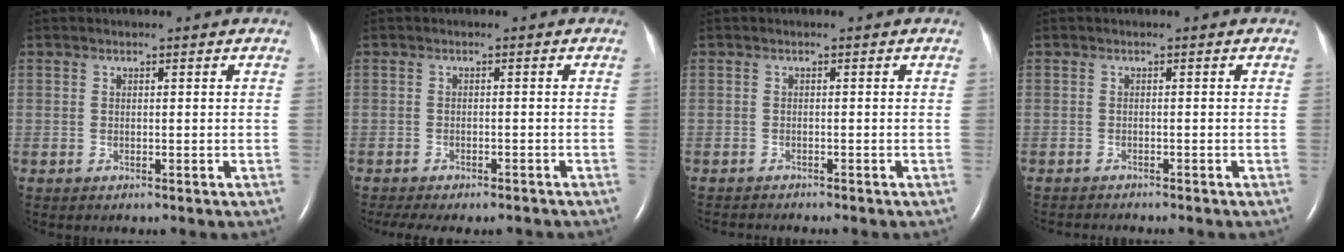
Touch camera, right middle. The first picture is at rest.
{"total": 9.1, "force": [-7.9, 2.6, 3.8], "torque": [-0.060, -0.007, -0.102]}
{"total": 2.9, "force": [-2.8, 0.1, 0.9], "torque": [-0.014, -0.008, -0.038]}
{"total": 3.8, "force": [-3.5, 0.3, 1.3], "torque": [-0.019, -0.009, -0.048]}